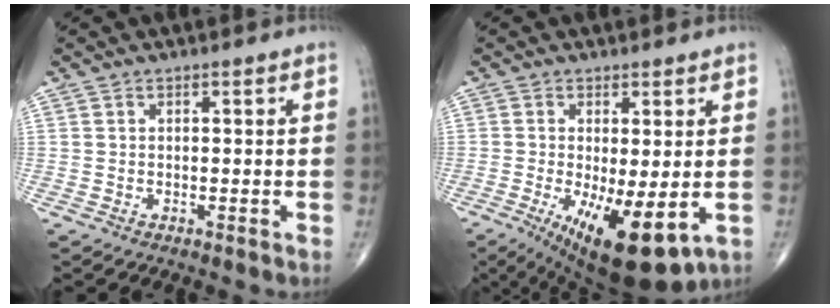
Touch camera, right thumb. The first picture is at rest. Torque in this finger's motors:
{"motor_torque": [0.20, 0.60, 0.98, 0.45, 0.40]}